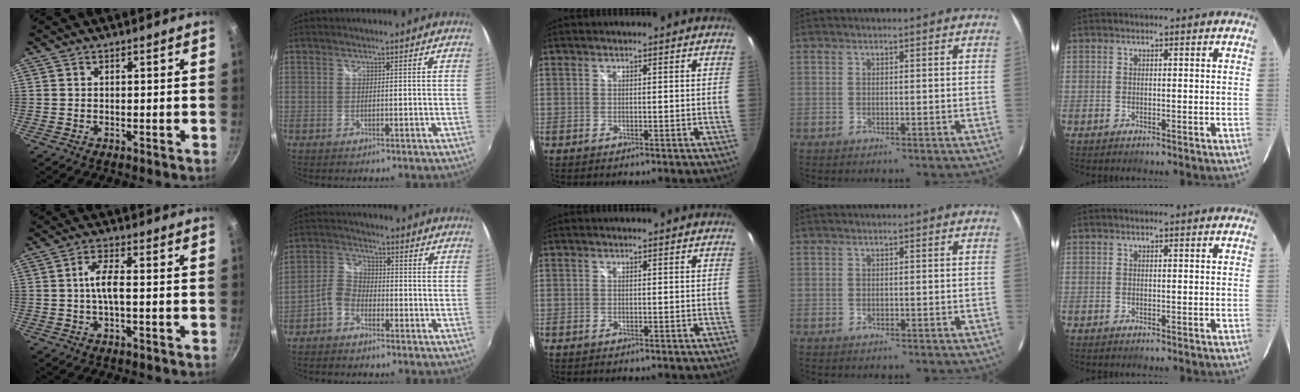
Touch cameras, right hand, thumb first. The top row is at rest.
{"thumb": {"total": 4.5, "force": [-0.5, 1.4, 4.3], "torque": [-0.094, 0.015, -0.015]}, "index": {"total": 4.6, "force": [-2.8, 3.0, 2.0], "torque": [-0.044, 0.015, -0.059]}}